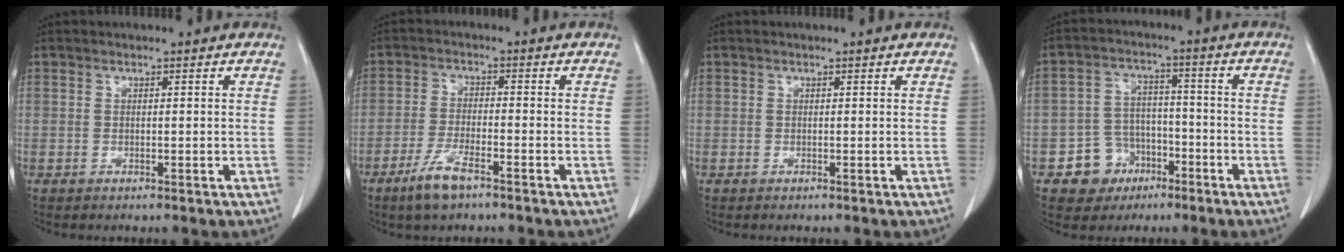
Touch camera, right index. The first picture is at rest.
{"total": 5.7, "force": [-3.9, 1.2, 4.0], "torque": [-0.086, -0.006, -0.072]}
{"total": 0.0}
{"total": 7.3, "force": [-3.7, 6.1, 1.3], "torque": [-0.018, 0.016, -0.053]}